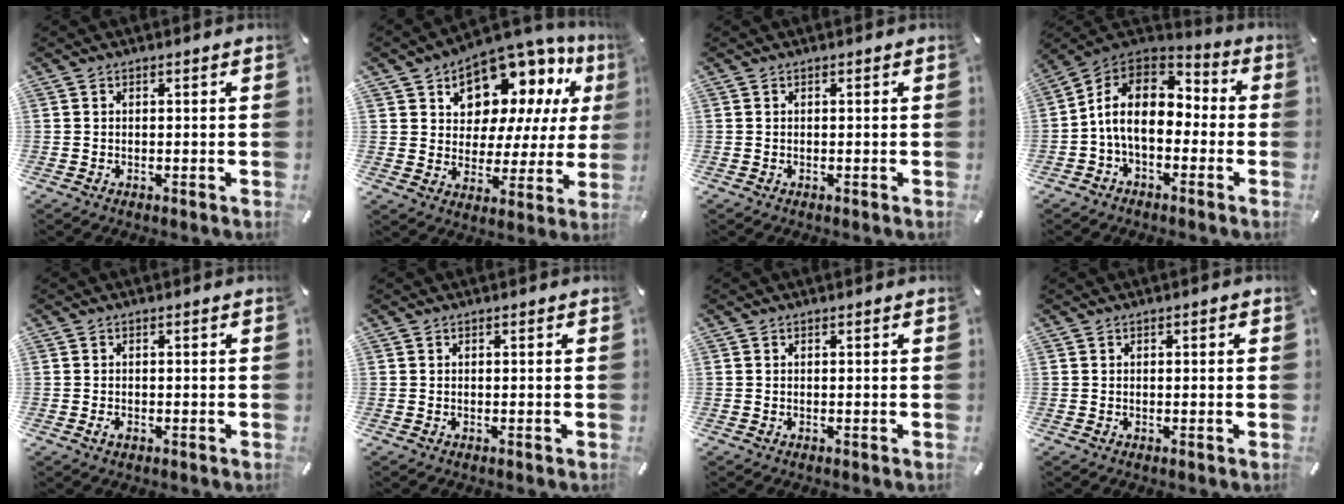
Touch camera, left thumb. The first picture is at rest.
{"total": 11.7, "force": [8.8, 7.0, 3.3], "torque": [-0.068, -0.084, 0.159]}
{"total": 0.0}
{"total": 12.5, "force": [-2.3, 8.4, 8.9], "torque": [-0.191, 0.020, -0.047]}
{"total": 1.3, "force": [-0.5, 0.8, 1.0], "torque": [-0.018, 0.000, -0.010]}
{"total": 0.0}
{"total": 0.0}
{"total": 0.6, "force": [0.0, 0.3, 0.5], "torque": [-0.009, 0.002, -0.001]}